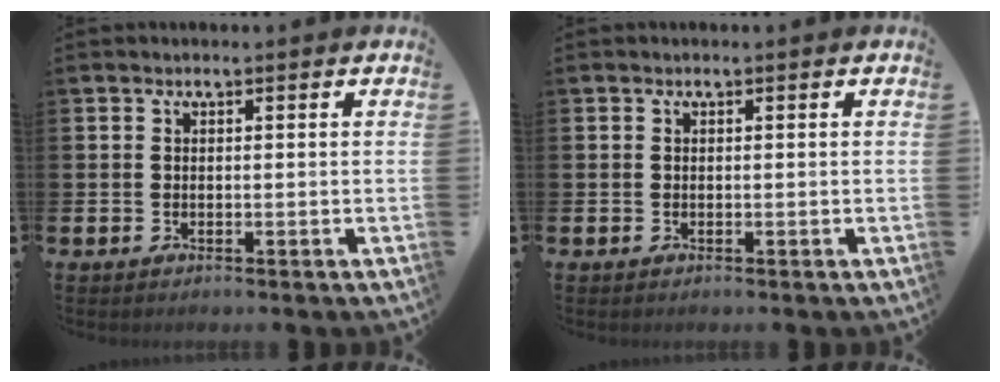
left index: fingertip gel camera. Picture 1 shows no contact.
{"total": 0.0}